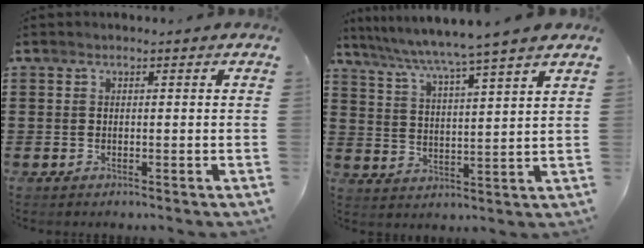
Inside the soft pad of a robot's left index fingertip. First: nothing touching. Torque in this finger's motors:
{"motor_torque": [0.37, 0.29, 0.86, 0.19]}